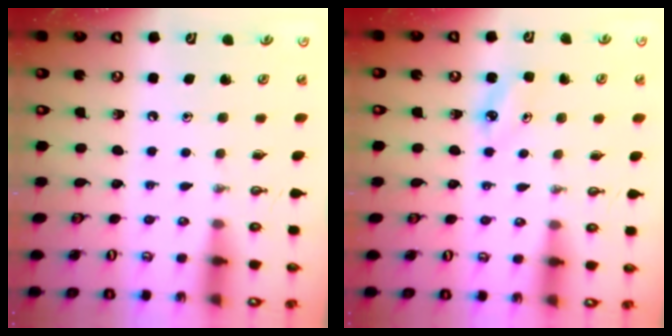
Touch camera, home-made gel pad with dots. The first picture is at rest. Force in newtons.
{"total": 3.9, "press": 3.8, "slide": 0.4}